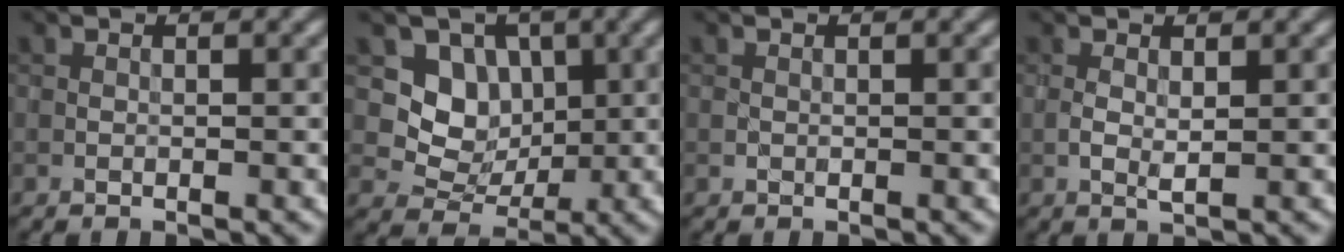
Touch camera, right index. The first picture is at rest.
{"total": 4.2, "force": [1.1, 3.7, 1.7], "torque": [-0.026, -0.003, 0.013]}
{"total": 0.0}
{"total": 0.8, "force": [0.3, 0.1, 0.8], "torque": [-0.017, 0.004, 0.005]}